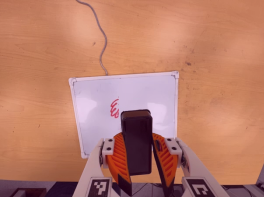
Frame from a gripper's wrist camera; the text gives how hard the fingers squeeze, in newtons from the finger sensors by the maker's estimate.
{"total": 9.0, "left": 8.7, "right": 9.2}